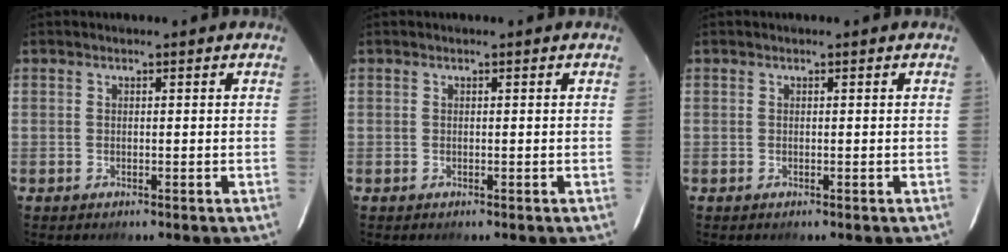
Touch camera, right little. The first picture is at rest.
{"total": 0.0}
{"total": 0.0}